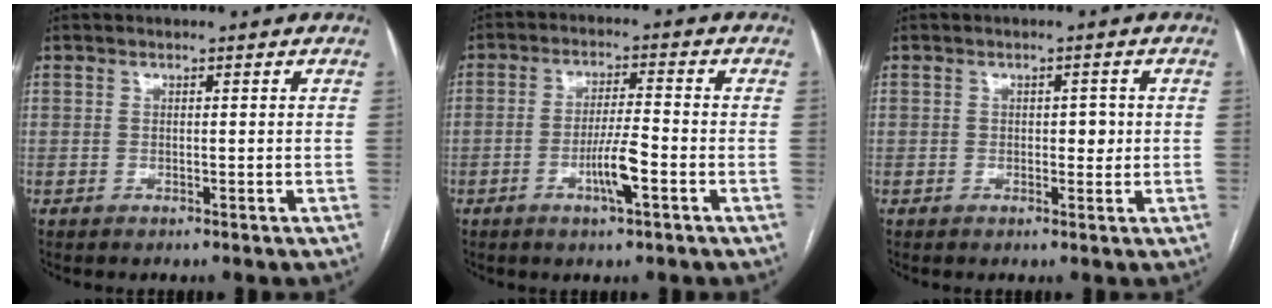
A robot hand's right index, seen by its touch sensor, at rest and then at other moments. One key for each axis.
{"total": 6.1, "fx": -2.5, "fy": 0.4, "fz": 5.5, "tx": -0.104, "ty": -0.004, "tz": -0.045}
{"total": 2.2, "fx": 0.0, "fy": 1.3, "fz": 1.8, "tx": -0.020, "ty": 0.005, "tz": 0.001}